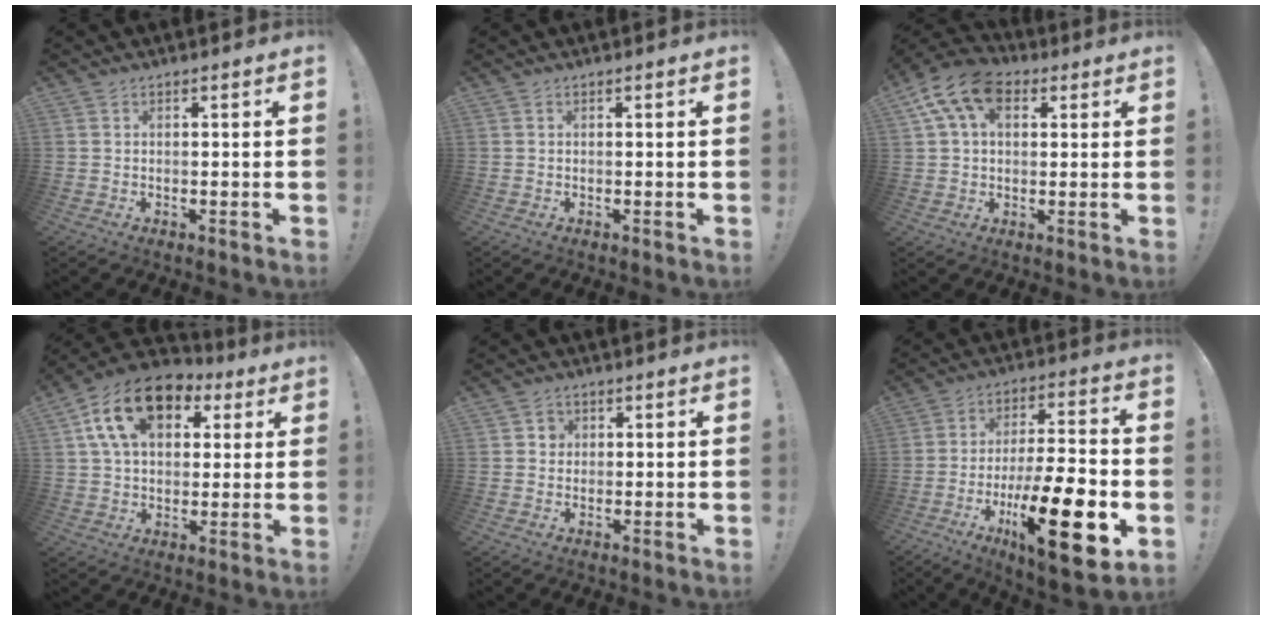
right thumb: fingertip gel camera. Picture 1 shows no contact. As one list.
[{"total": 0.0}, {"total": 13.0, "force": [5.1, 8.4, 8.5], "torque": [-0.154, -0.005, 0.098]}, {"total": 17.1, "force": [7.2, 10.9, 11.0], "torque": [-0.186, -0.020, 0.131]}, {"total": 2.5, "force": [0.6, 2.3, 0.8], "torque": [-0.003, -0.003, 0.007]}, {"total": 23.4, "force": [-8.0, 6.8, 20.9], "torque": [-0.333, 0.039, -0.118]}]